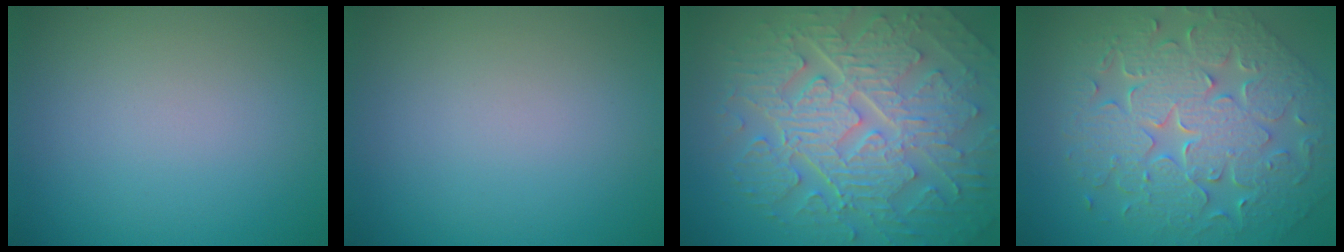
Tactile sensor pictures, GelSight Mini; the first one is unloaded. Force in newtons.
{"total": 0.0}
{"total": 10.2, "press": 6.9, "slide": 7.5}
{"total": 9.0, "press": 6.7, "slide": 6.0}